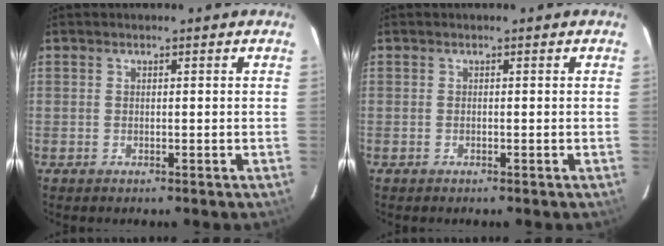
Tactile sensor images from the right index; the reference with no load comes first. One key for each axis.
{"total": 0.0}